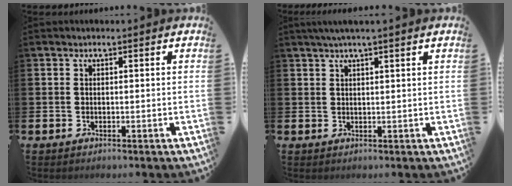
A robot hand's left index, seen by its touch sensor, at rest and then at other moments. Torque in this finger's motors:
{"motor_torque": [0.70, -1.44, 0.81, 0.21]}